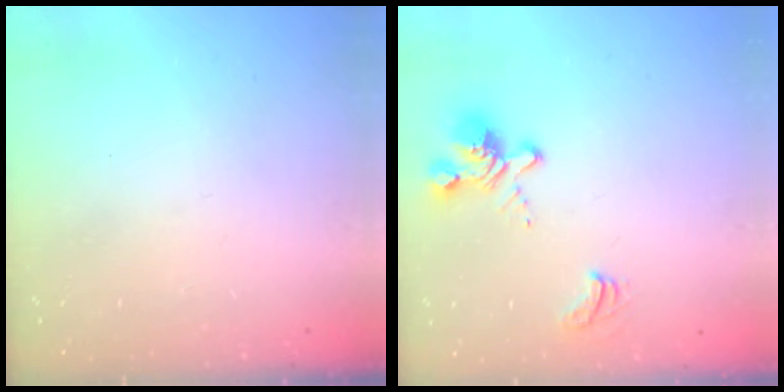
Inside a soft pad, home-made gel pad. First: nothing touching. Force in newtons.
{"total": 4.7, "press": 4.6, "slide": 1.1}